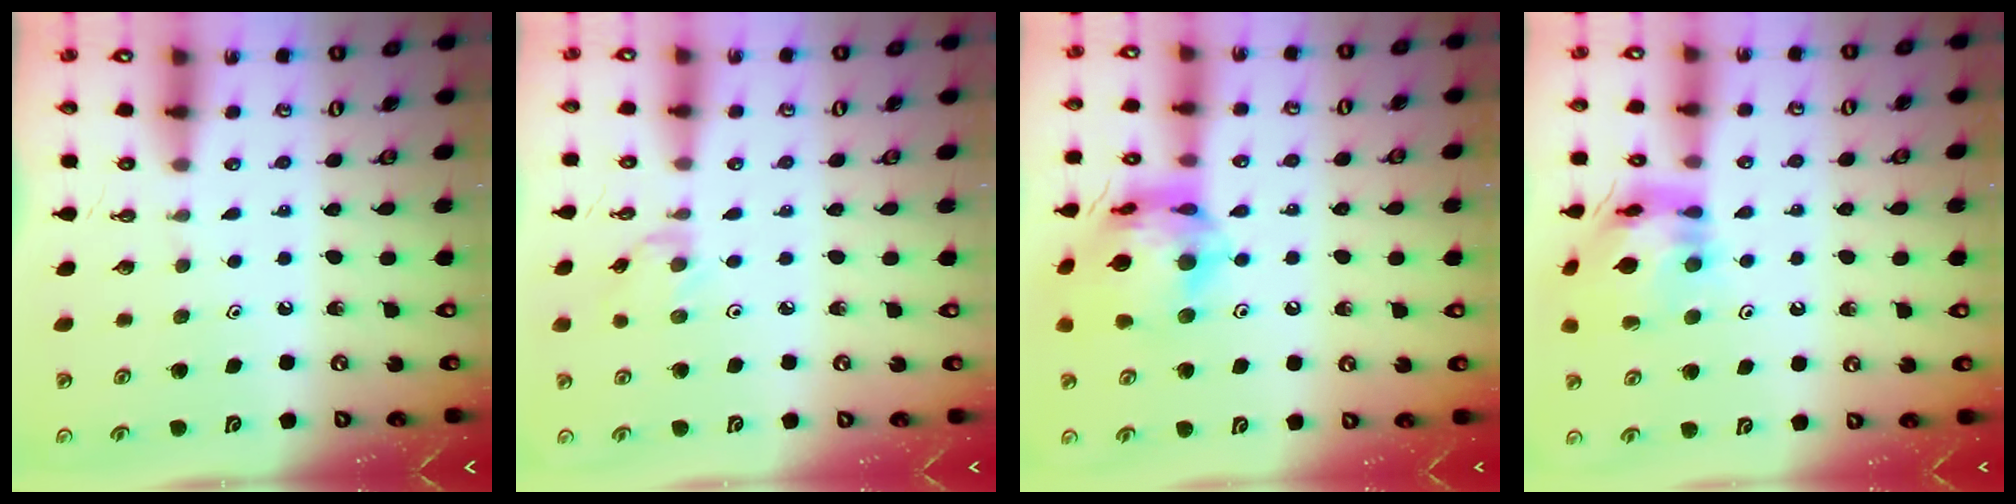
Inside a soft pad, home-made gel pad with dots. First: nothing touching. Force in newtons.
{"total": 1.5, "press": 1.5, "slide": 0.3}
{"total": 18.8, "press": 18.7, "slide": 1.6}
{"total": 15.8, "press": 15.7, "slide": 1.7}